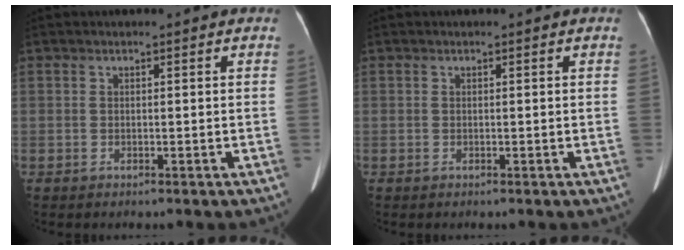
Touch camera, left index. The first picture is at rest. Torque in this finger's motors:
{"motor_torque": [0.12, 0.00, 0.04, 0.02]}